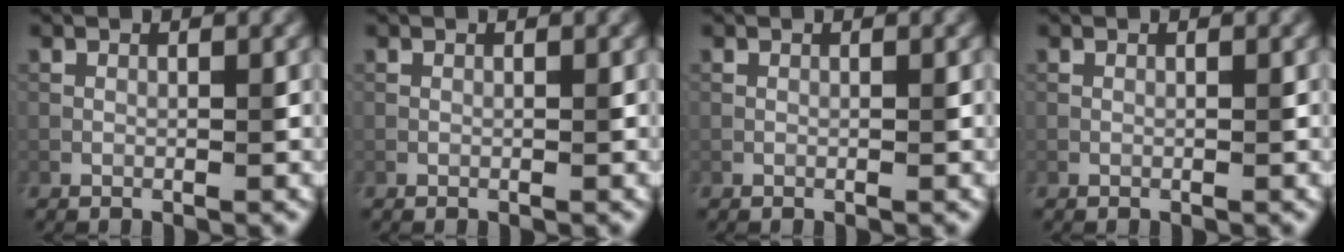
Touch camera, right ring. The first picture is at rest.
{"total": 0.0}
{"total": 0.0}
{"total": 0.0}